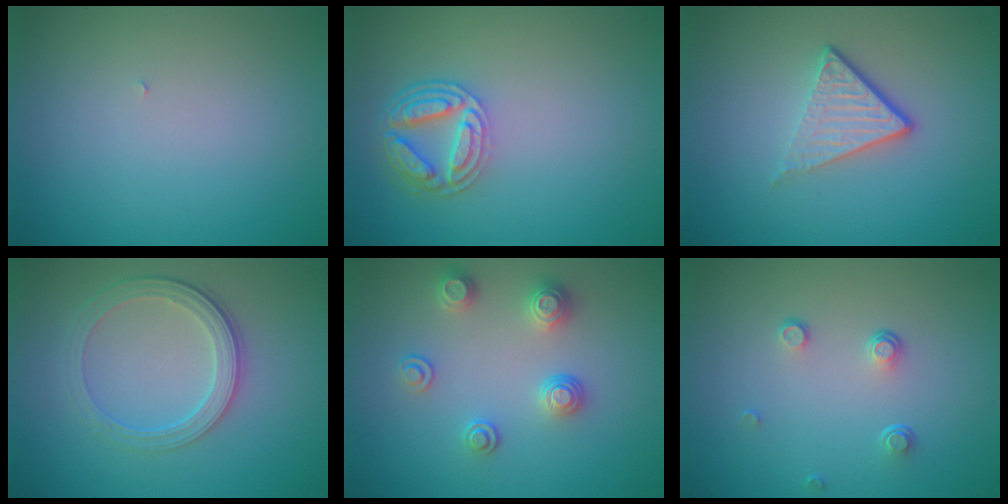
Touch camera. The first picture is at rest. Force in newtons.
{"total": 4.3, "press": 3.5, "slide": 2.5}
{"total": 3.8, "press": 2.6, "slide": 2.9}
{"total": 3.7, "press": 2.9, "slide": 2.4}
{"total": 2.7, "press": 2.6, "slide": 0.3}
{"total": 1.4, "press": 0.8, "slide": 1.2}